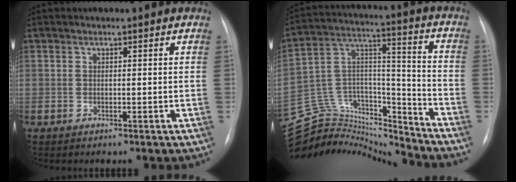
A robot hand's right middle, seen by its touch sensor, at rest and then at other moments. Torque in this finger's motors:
{"motor_torque": [-0.28, -0.28, -0.34, -0.17]}